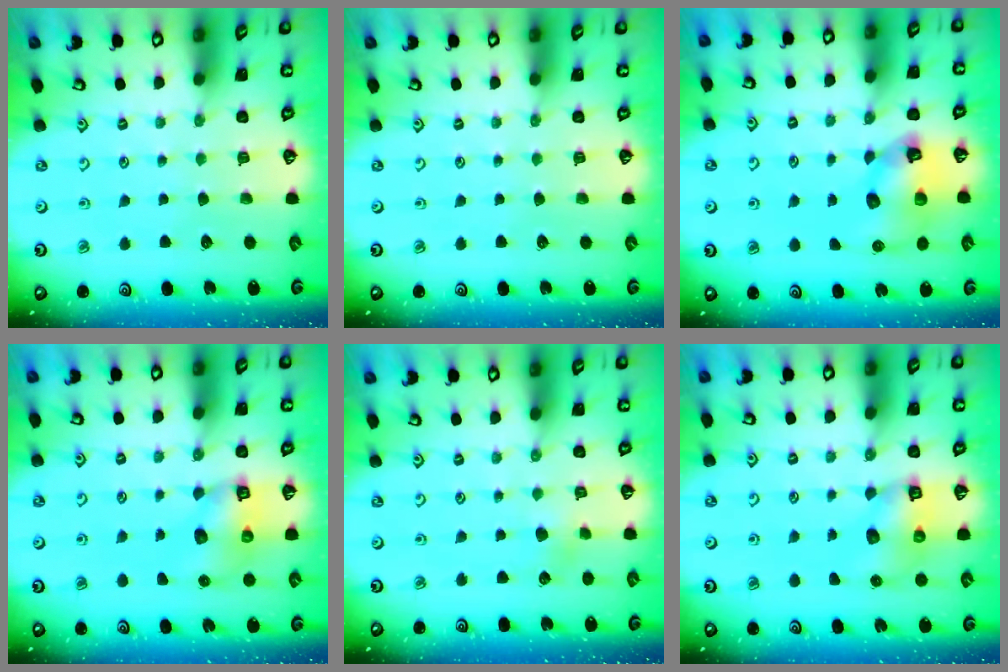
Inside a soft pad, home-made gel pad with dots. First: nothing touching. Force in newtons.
{"total": 0.0}
{"total": 9.6, "press": 9.6, "slide": 0.4}
{"total": 7.1, "press": 7.0, "slide": 0.9}
{"total": 3.0, "press": 2.9, "slide": 0.5}
{"total": 7.1, "press": 7.0, "slide": 0.9}